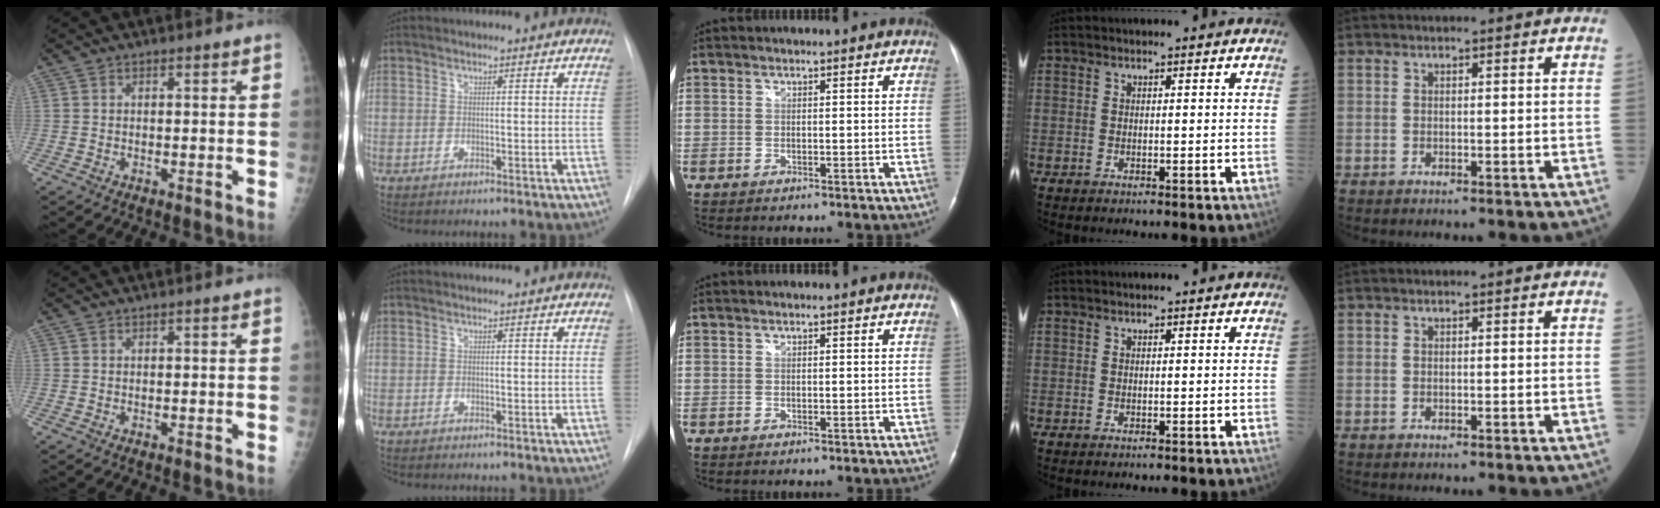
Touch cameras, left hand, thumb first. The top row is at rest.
{}